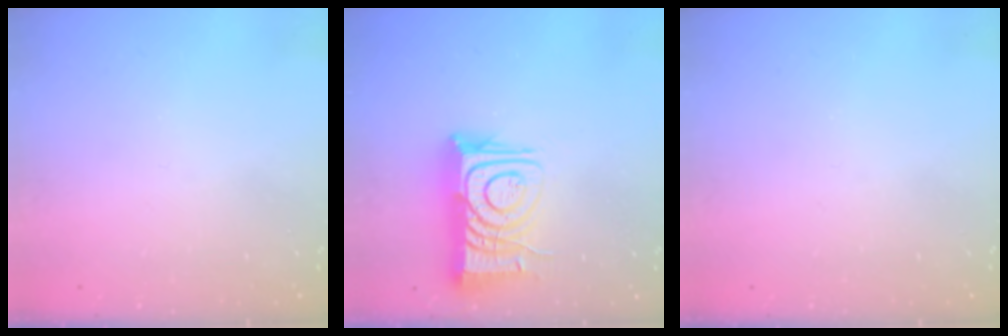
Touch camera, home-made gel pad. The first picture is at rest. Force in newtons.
{"total": 12.7, "press": 12.7, "slide": 1.2}
{"total": 0.0}